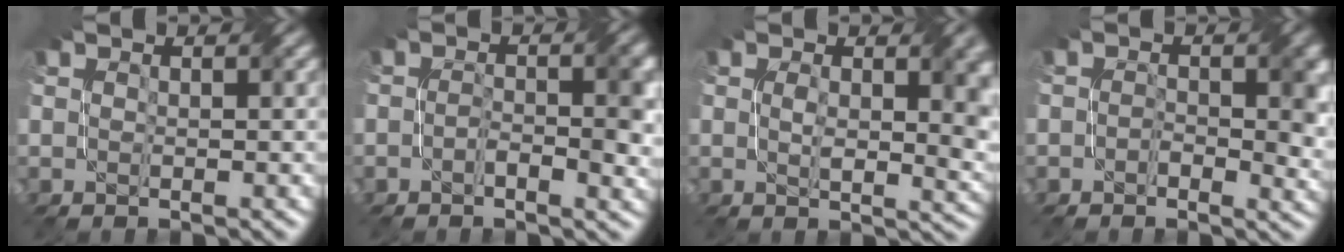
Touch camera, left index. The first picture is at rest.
{"total": 3.6, "force": [-0.7, 1.4, 3.2], "torque": [-0.053, -0.001, -0.014]}
{"total": 5.8, "force": [0.8, 2.4, 5.2], "torque": [-0.072, -0.004, 0.017]}
{"total": 4.2, "force": [0.0, 2.4, 3.5], "torque": [-0.038, -0.001, -0.004]}